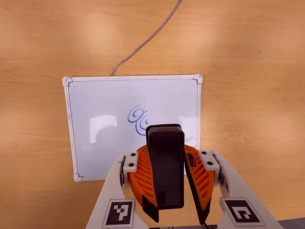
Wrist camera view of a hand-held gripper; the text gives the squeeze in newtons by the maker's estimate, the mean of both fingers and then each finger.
{"total": 10.5, "left": 9.7, "right": 11.3}